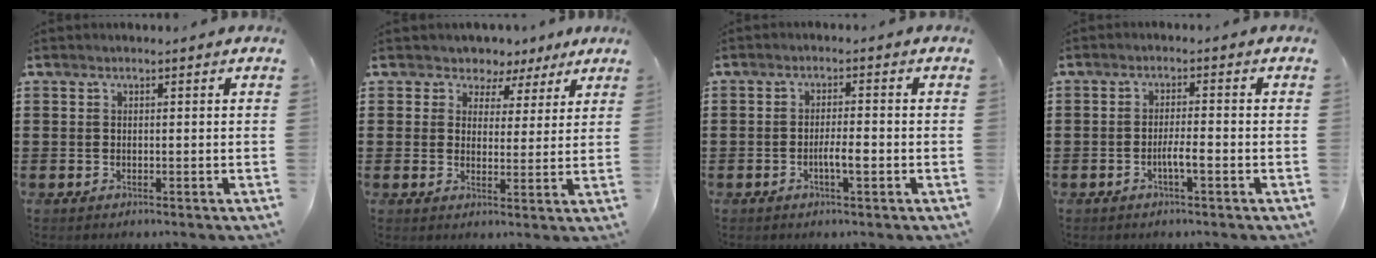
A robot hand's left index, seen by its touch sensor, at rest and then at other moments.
{"total": 3.6, "force": [2.5, 2.5, -0.1], "torque": [-0.022, 0.000, 0.043]}
{"total": 3.2, "force": [-1.1, 0.6, 3.0], "torque": [-0.059, 0.000, -0.023]}
{"total": 2.8, "force": [-1.3, 0.3, 2.4], "torque": [-0.050, -0.001, -0.026]}